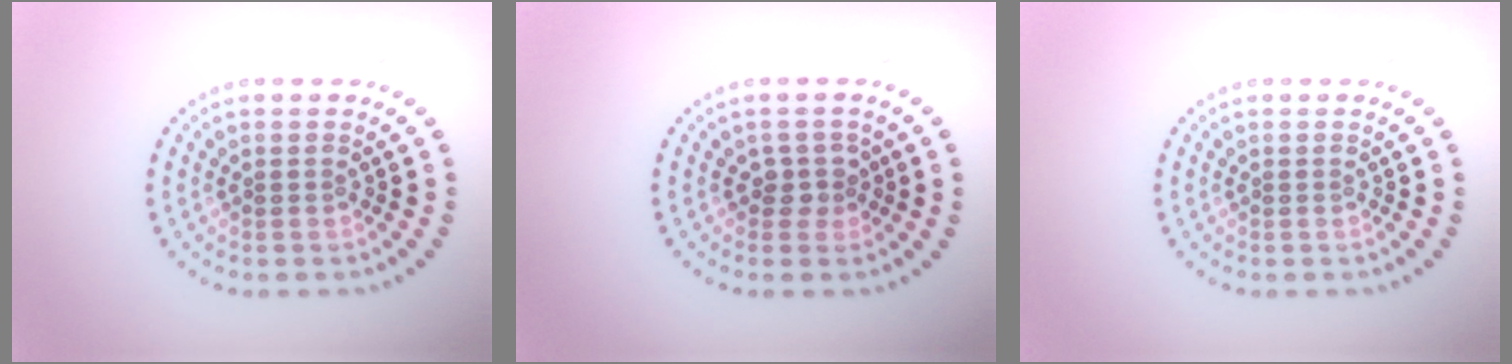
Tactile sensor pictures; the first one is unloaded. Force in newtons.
{"total": 1.7, "press": 1.3, "slide": 1.0}
{"total": 0.0}